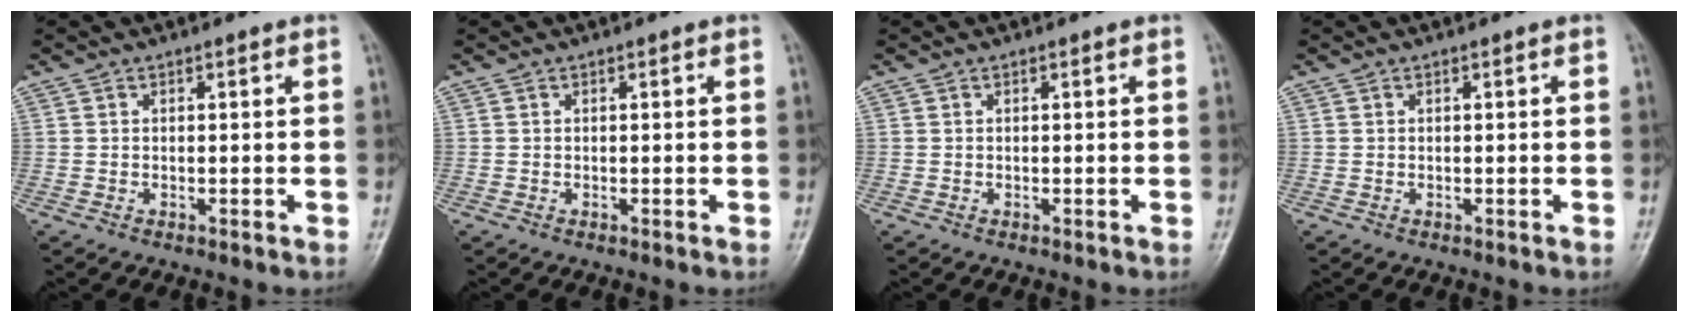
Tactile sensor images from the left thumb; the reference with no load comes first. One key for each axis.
{"total": 0.0}
{"total": 0.0}
{"total": 0.0}